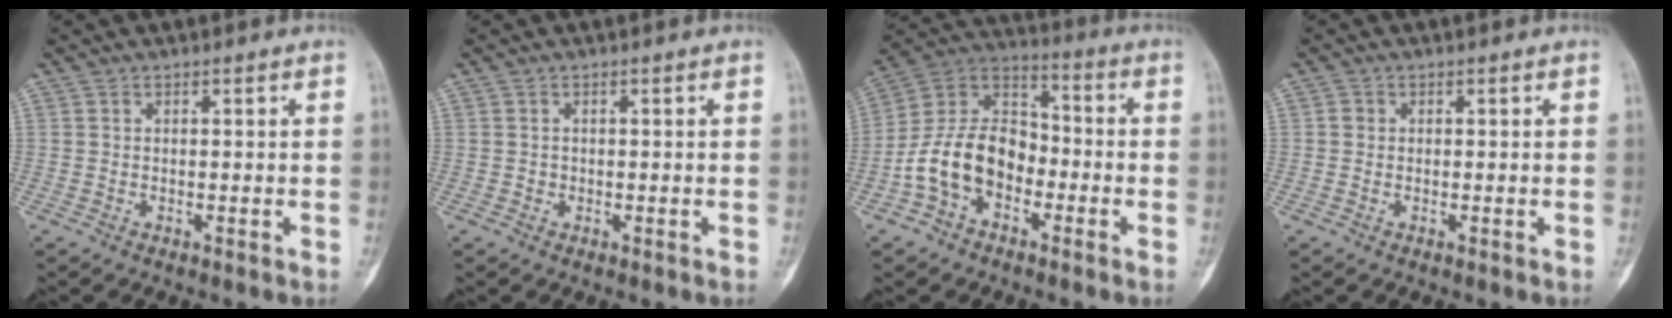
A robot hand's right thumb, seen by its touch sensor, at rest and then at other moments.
{"total": 0.6, "force": [-0.1, 0.6, 0.1], "torque": [0.000, 0.003, -0.002]}
{"total": 14.7, "force": [-4.8, 10.2, 9.4], "torque": [-0.159, 0.062, -0.099]}
{"total": 0.8, "force": [0.0, 0.8, 0.3], "torque": [-0.003, 0.002, -0.001]}